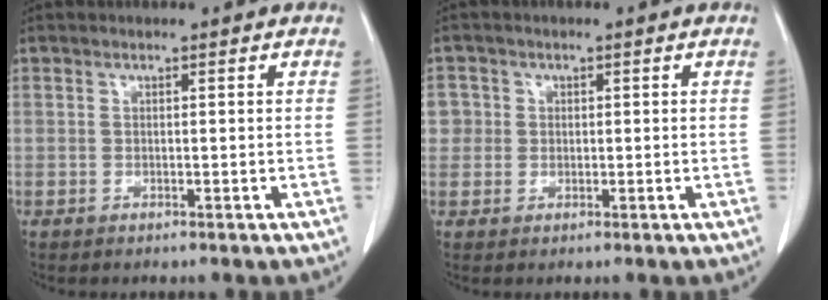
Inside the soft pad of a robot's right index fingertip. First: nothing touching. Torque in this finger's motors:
{"motor_torque": [0.07, -0.07, 0.04, 0.02]}